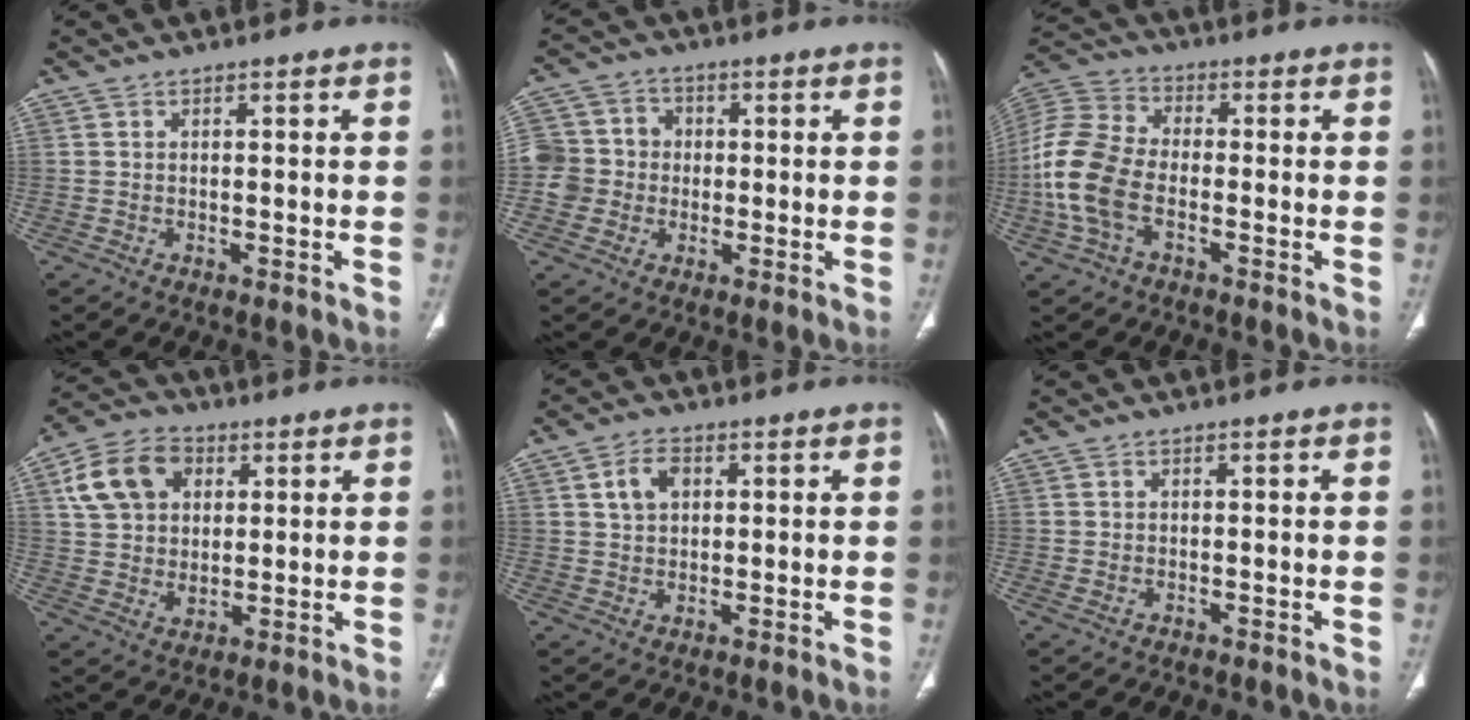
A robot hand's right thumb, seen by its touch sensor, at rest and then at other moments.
{"total": 8.7, "force": [-0.8, 8.4, 2.4], "torque": [-0.024, 0.025, -0.019]}
{"total": 13.7, "force": [-3.2, 8.2, 10.4], "torque": [-0.233, 0.023, -0.071]}
{"total": 12.9, "force": [4.1, 10.1, 6.9], "torque": [-0.102, -0.001, 0.071]}
{"total": 5.3, "force": [1.8, 3.7, 3.3], "torque": [-0.050, 0.001, 0.032]}
{"total": 0.7, "force": [-0.1, 0.5, 0.5], "torque": [-0.015, -0.002, -0.001]}